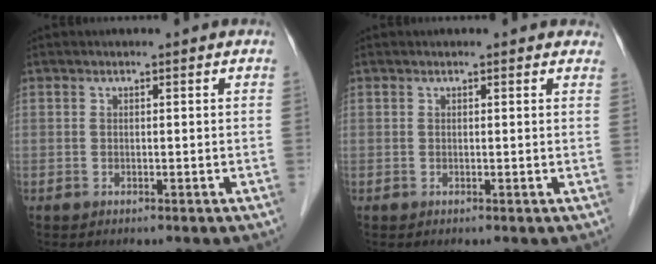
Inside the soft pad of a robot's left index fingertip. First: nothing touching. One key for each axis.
{"total": 2.3, "fx": 1.9, "fy": 0.8, "fz": 1.0, "tx": -0.007, "ty": 0.006, "tz": 0.008}